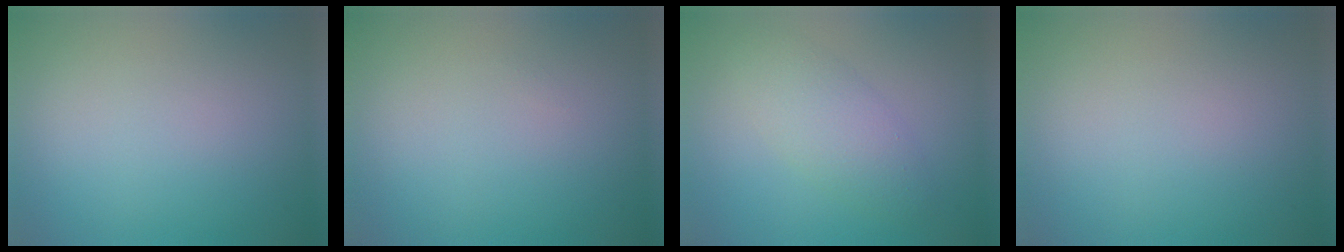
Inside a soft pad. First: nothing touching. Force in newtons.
{"total": 0.0}
{"total": 3.2, "press": 3.2, "slide": 0.1}
{"total": 0.0}